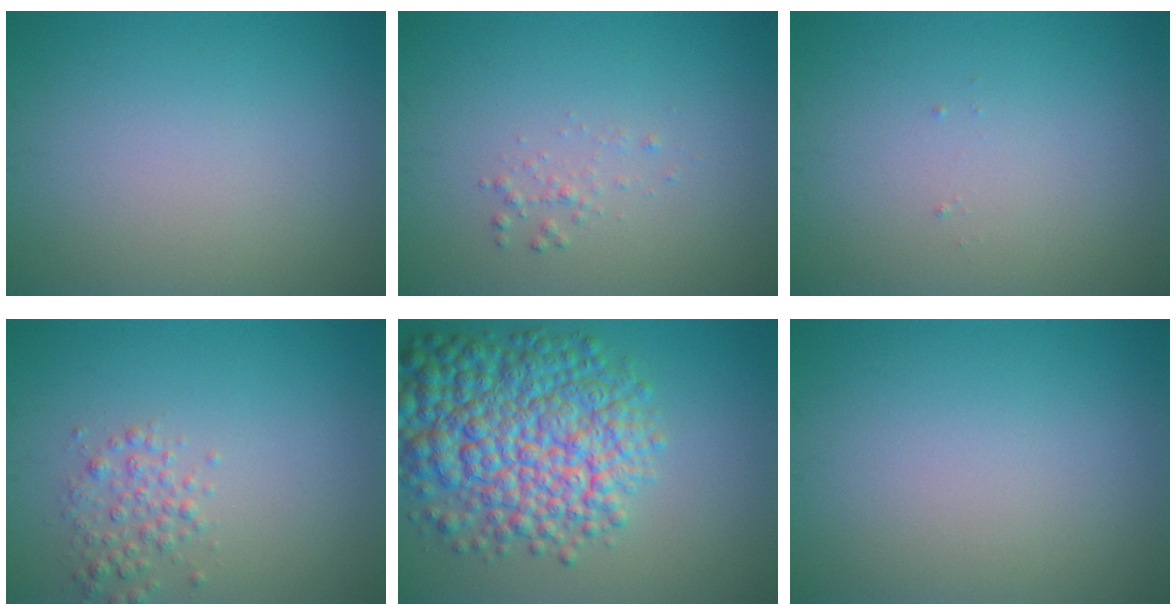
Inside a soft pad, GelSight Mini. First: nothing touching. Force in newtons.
{"total": 0.9, "press": 0.9, "slide": 0.0}
{"total": 0.0}
{"total": 2.1, "press": 2.1, "slide": 0.0}
{"total": 10.8, "press": 10.8, "slide": 0.3}
{"total": 0.0}